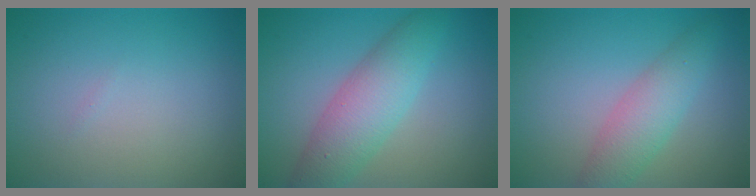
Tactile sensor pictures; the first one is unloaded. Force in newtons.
{"total": 5.3, "press": 5.3, "slide": 0.0}
{"total": 3.7, "press": 3.7, "slide": 0.2}